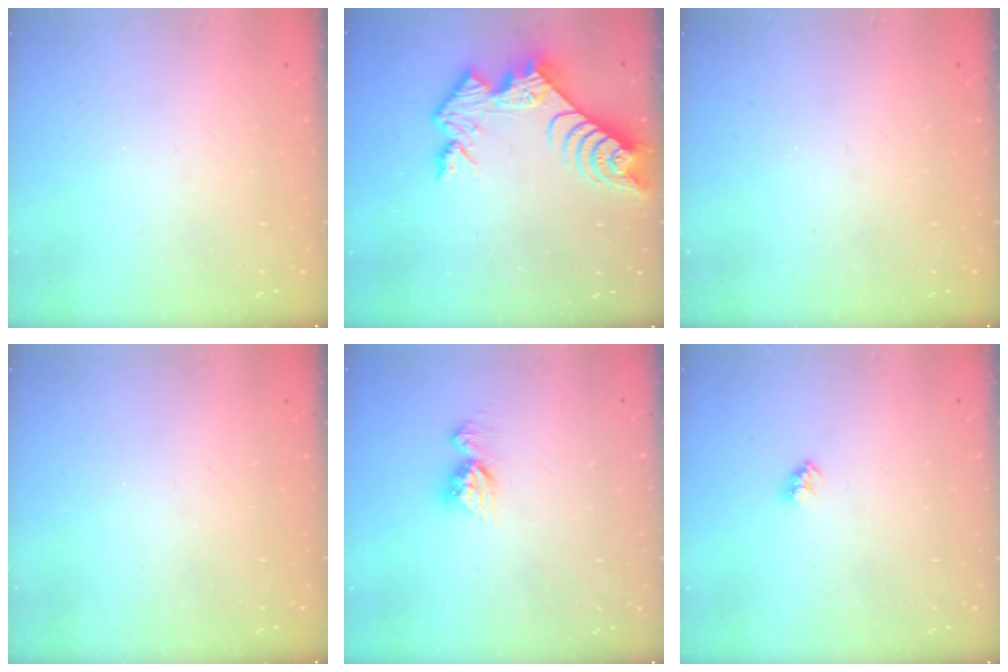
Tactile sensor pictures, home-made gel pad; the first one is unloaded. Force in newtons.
{"total": 11.4, "press": 11.3, "slide": 0.9}
{"total": 0.0}
{"total": 0.0}
{"total": 8.4, "press": 8.4, "slide": 0.6}
{"total": 2.5, "press": 2.5, "slide": 0.1}